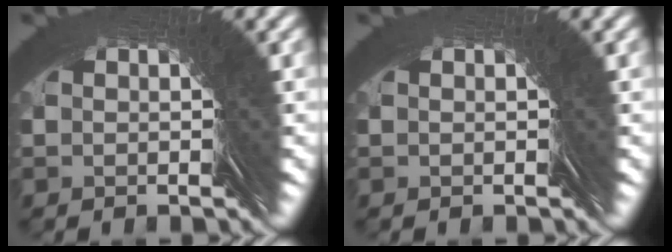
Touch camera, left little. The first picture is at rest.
{"total": 0.0}